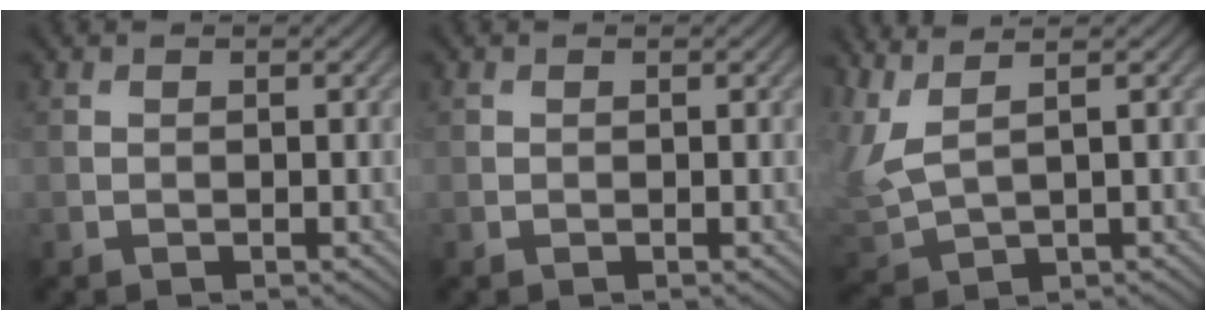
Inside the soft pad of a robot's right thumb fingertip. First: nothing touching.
{"total": 0.0}
{"total": 6.4, "force": [3.1, 2.2, 5.2], "torque": [-0.148, 0.009, 0.066]}